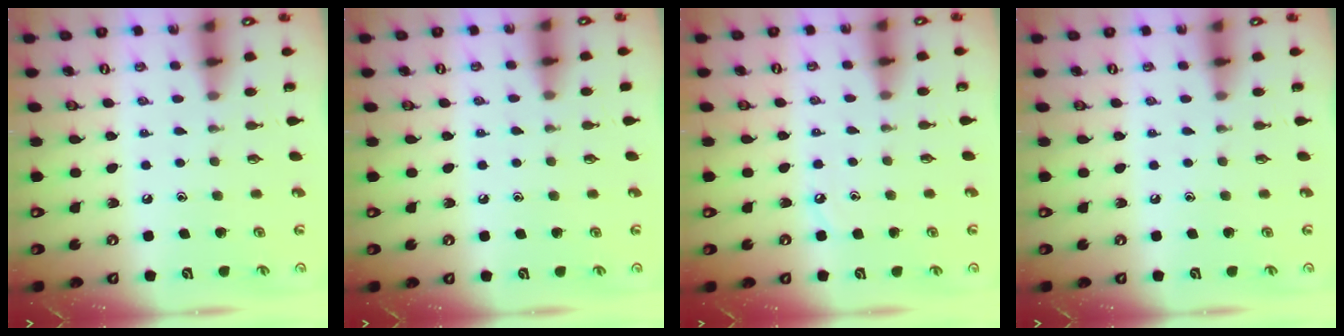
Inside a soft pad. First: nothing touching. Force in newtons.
{"total": 3.0, "press": 3.0, "slide": 0.5}
{"total": 3.5, "press": 3.4, "slide": 0.5}
{"total": 0.0}